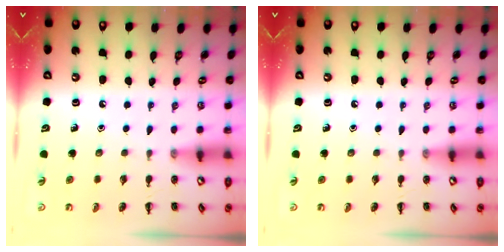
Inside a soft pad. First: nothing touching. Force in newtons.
{"total": 0.0}